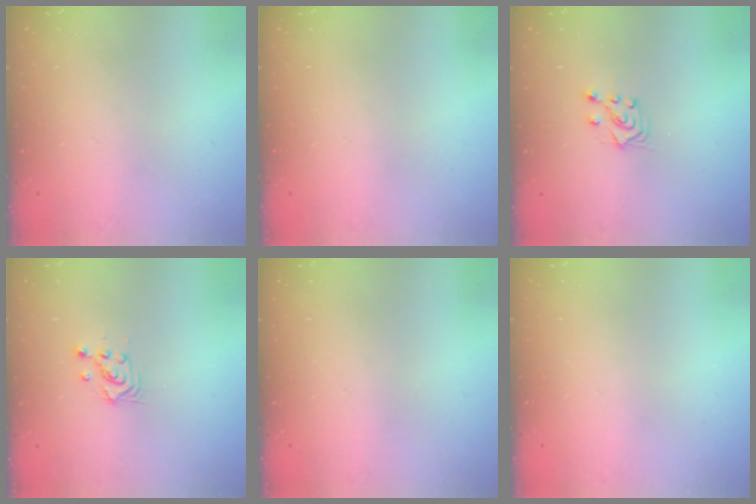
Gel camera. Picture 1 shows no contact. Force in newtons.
{"total": 0.0}
{"total": 5.7, "press": 5.7, "slide": 0.8}
{"total": 2.3, "press": 2.3, "slide": 0.1}
{"total": 0.0}
{"total": 0.0}